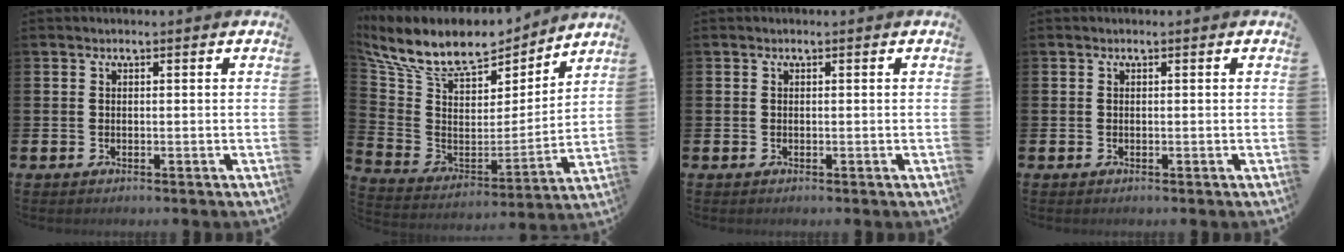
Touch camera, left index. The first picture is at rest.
{"total": 11.4, "force": [9.6, 4.4, 4.5], "torque": [-0.133, -0.057, 0.169]}
{"total": 0.0}
{"total": 0.0}